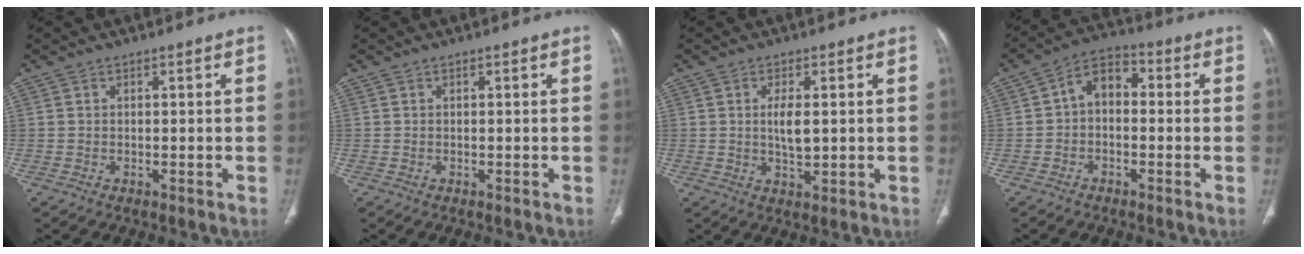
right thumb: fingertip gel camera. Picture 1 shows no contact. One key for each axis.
{"total": 0.0}
{"total": 4.6, "fx": 0.6, "fy": 1.7, "fz": 4.2, "tx": -0.079, "ty": -0.009, "tz": 0.014}
{"total": 6.6, "fx": -0.3, "fy": 4.6, "fz": 4.7, "tx": -0.057, "ty": 0.027, "tz": -0.024}